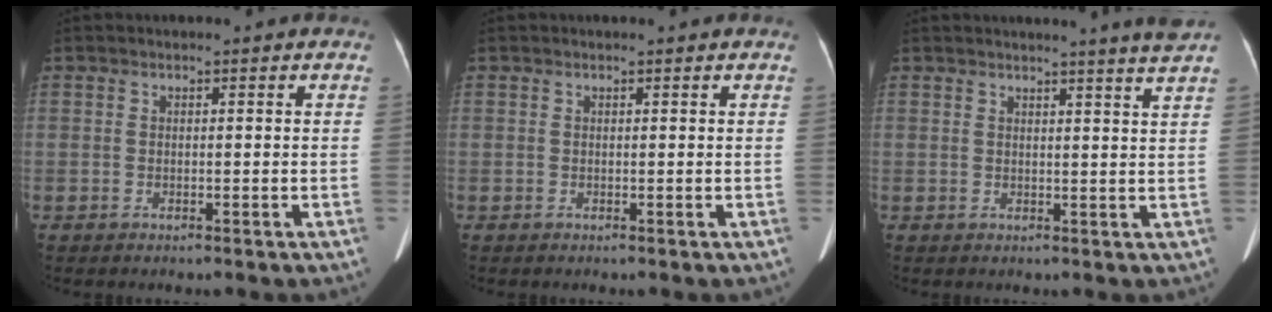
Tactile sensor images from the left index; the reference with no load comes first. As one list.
[{"total": 0.5, "force": [0.5, 0.0, 0.1], "torque": [-0.003, 0.002, 0.005]}, {"total": 5.1, "force": [4.5, -1.4, 2.1], "torque": [-0.026, -0.009, 0.038]}]